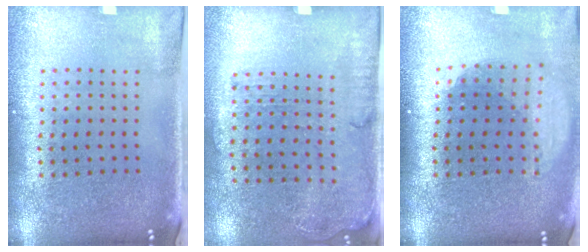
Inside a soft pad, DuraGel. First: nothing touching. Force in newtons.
{"total": 1.6, "press": 1.3, "slide": 1.0}
{"total": 1.8, "press": 1.4, "slide": 1.2}